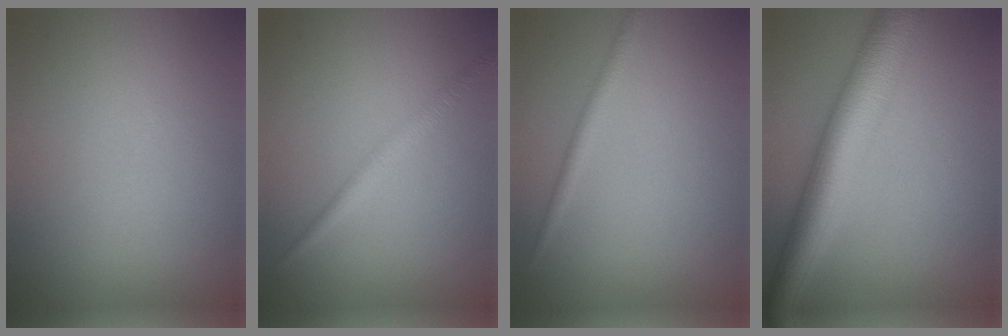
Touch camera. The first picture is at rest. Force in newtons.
{"total": 1.8, "press": 1.8, "slide": 0.0}
{"total": 1.3, "press": 1.3, "slide": 0.1}
{"total": 7.9, "press": 7.9, "slide": 0.1}